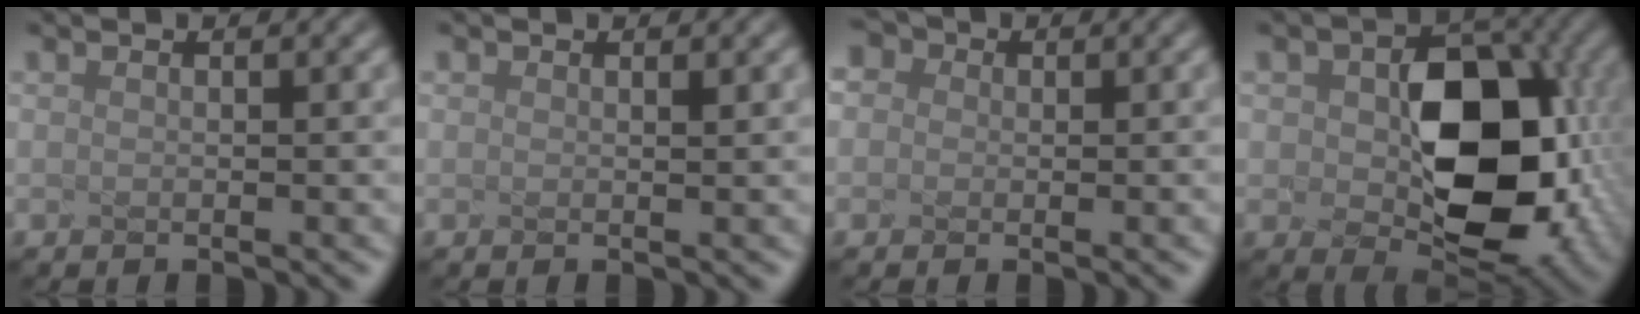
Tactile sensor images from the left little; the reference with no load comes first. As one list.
[{"total": 0.7, "force": [-0.1, -0.5, -0.4], "torque": [-0.006, -0.005, 0.016]}, {"total": 1.7, "force": [0.7, 1.5, 0.5], "torque": [-0.028, 0.015, 0.017]}, {"total": 9.6, "force": [-1.2, 6.1, 7.3], "torque": [-0.142, -0.022, 0.033]}]